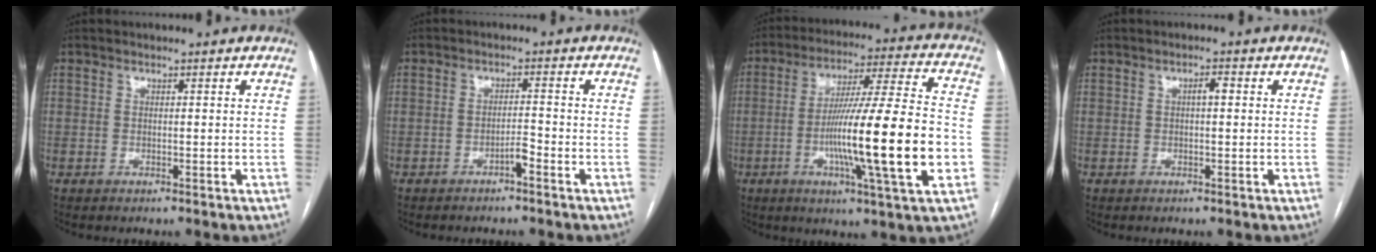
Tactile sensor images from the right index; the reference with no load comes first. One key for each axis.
{"total": 2.1, "fx": -1.5, "fy": 0.2, "fz": 1.5, "tx": -0.022, "ty": 0.002, "tz": -0.025}
{"total": 20.3, "fx": -4.3, "fy": 0.0, "fz": 19.8, "tx": -0.315, "ty": -0.005, "tz": -0.074}
{"total": 1.5, "fx": 0.2, "fy": 0.4, "fz": 1.5, "tx": -0.023, "ty": 0.005, "tz": 0.003}